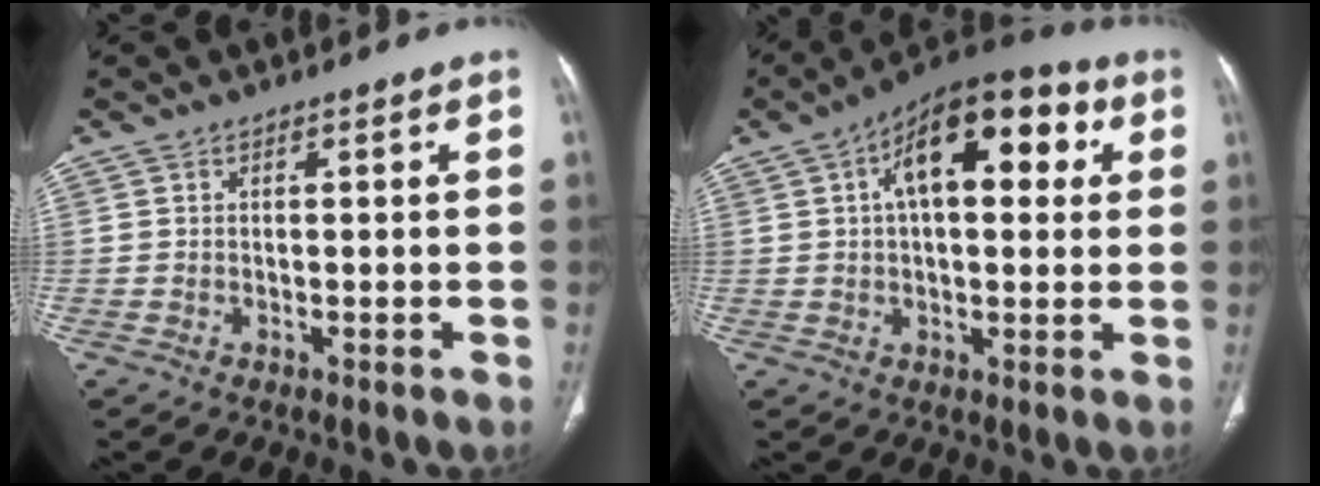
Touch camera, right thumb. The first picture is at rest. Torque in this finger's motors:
{"motor_torque": [0.89, 4.12, 1.14, -0.03, 0.13]}